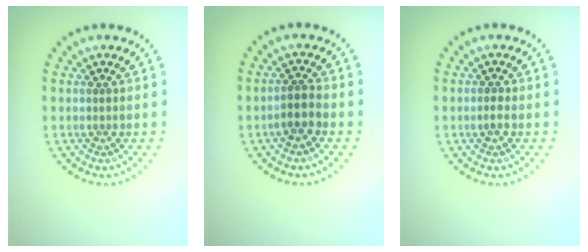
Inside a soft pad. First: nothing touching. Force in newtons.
{"total": 2.1, "press": 1.9, "slide": 1.0}
{"total": 1.1, "press": 1.0, "slide": 0.4}